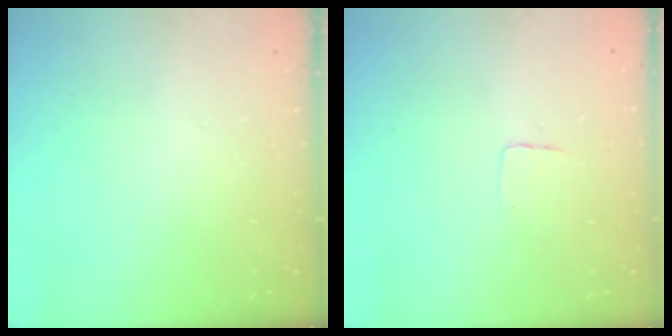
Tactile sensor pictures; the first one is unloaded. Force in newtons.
{"total": 2.9, "press": 2.9, "slide": 0.2}